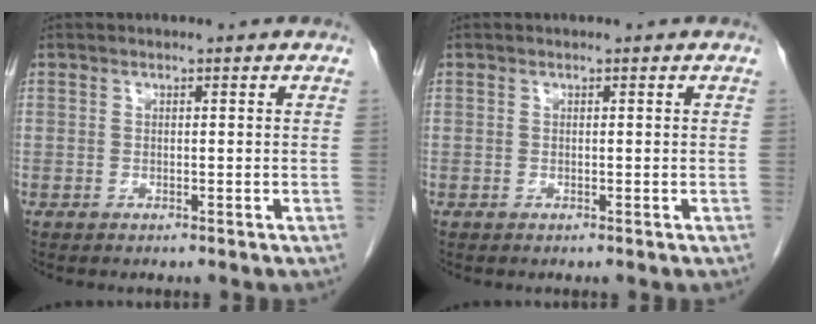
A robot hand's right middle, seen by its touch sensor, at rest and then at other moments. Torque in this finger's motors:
{"motor_torque": [-0.03, -0.03, 0.01, 0.00]}